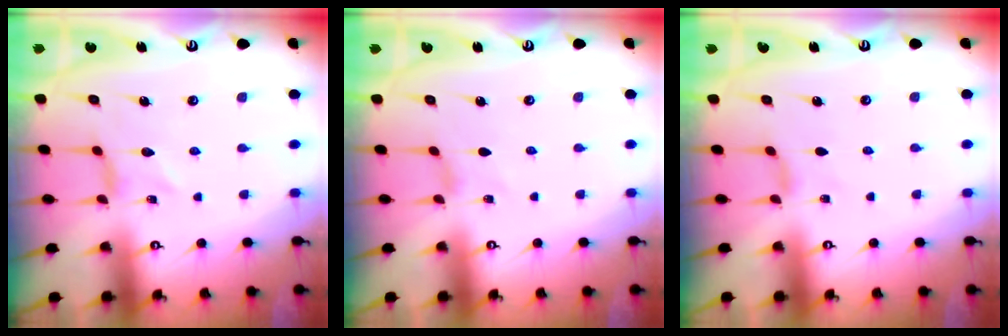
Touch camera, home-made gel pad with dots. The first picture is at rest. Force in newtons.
{"total": 0.0}
{"total": 1.3, "press": 1.2, "slide": 0.3}